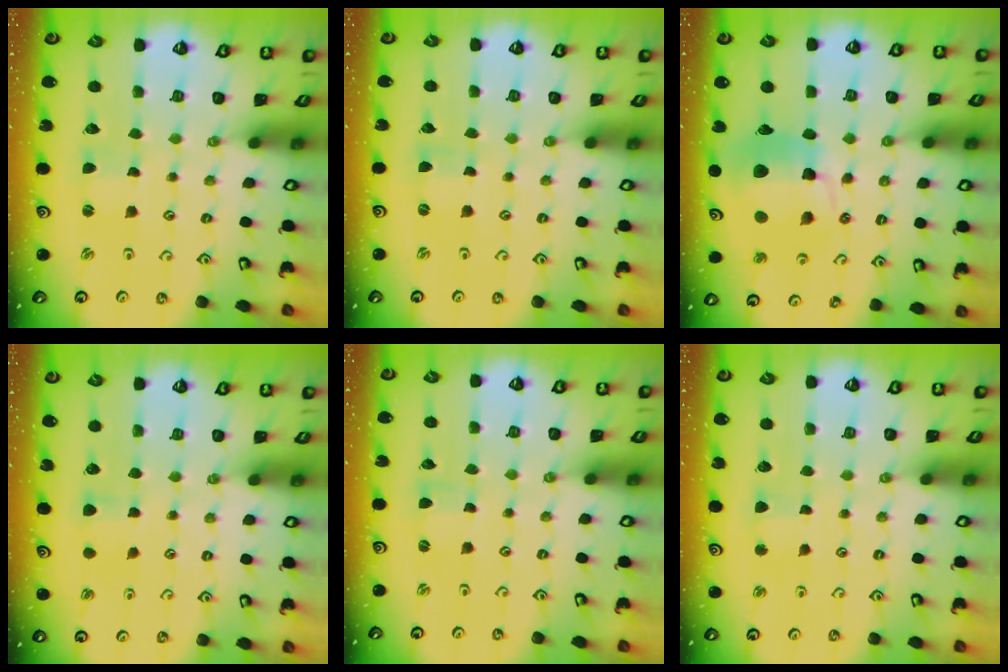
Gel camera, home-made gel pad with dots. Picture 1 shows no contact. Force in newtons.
{"total": 0.0}
{"total": 17.6, "press": 17.5, "slide": 2.3}
{"total": 4.6, "press": 4.5, "slide": 0.7}
{"total": 0.9, "press": 0.9, "slide": 0.0}
{"total": 2.5, "press": 2.5, "slide": 0.3}